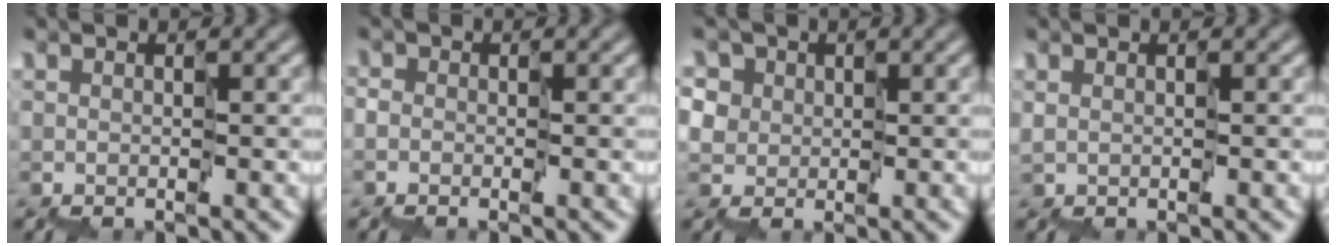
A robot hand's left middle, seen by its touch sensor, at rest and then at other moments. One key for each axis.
{"total": 1.1, "fx": -0.7, "fy": 0.8, "fz": 0.0, "tx": 0.008, "ty": -0.002, "tz": -0.019}
{"total": 3.6, "fx": 2.0, "fy": 2.9, "fz": 0.5, "tx": -0.011, "ty": 0.013, "tz": 0.017}
{"total": 0.6, "fx": 0.5, "fy": -0.3, "fz": -0.1, "tx": -0.002, "ty": 0.000, "tz": 0.011}